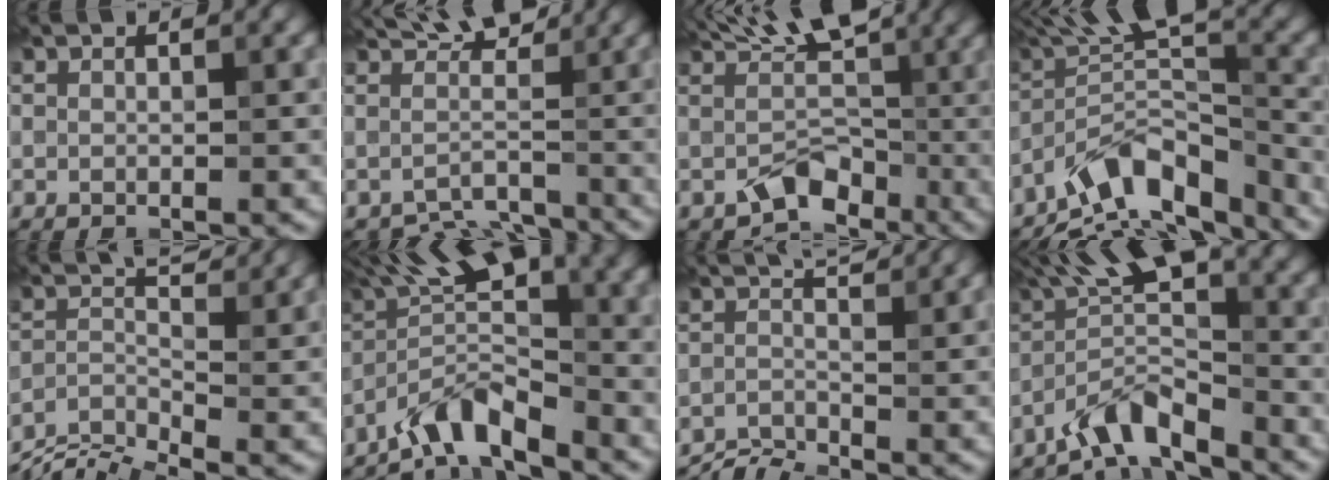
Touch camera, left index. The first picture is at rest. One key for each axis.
{"total": 3.7, "fx": -0.3, "fy": 2.5, "fz": 2.7, "tx": -0.026, "ty": -0.015, "tz": -0.002}
{"total": 5.7, "fx": -0.2, "fy": 4.1, "fz": 3.9, "tx": -0.042, "ty": -0.008, "tz": -0.007}
{"total": 10.5, "fx": -7.5, "fy": 3.3, "fz": 6.6, "tx": -0.099, "ty": 0.020, "tz": -0.147}
{"total": 4.9, "fx": -3.4, "fy": 1.5, "fz": 3.1, "tx": -0.061, "ty": -0.003, "tz": -0.079}
{"total": 8.3, "fx": -5.1, "fy": 1.8, "fz": 6.3, "tx": -0.105, "ty": 0.018, "tz": -0.107}
{"total": 2.0, "fx": -1.6, "fy": 0.3, "fz": 1.1, "tx": -0.025, "ty": 0.007, "tz": -0.039}
{"total": 6.6, "fx": -4.2, "fy": 1.5, "fz": 4.9, "tx": -0.085, "ty": 0.012, "tz": -0.088}